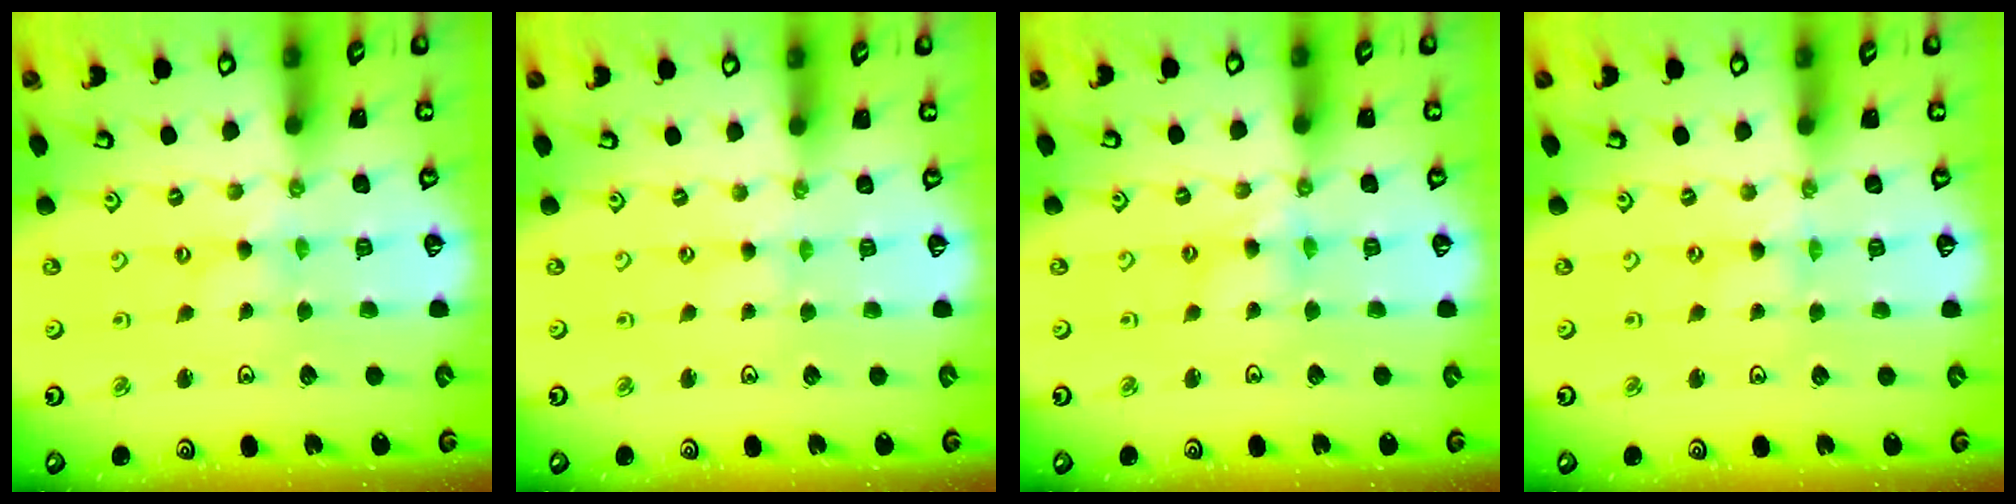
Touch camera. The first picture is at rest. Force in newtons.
{"total": 0.5, "press": 0.5, "slide": 0.1}
{"total": 4.5, "press": 4.4, "slide": 0.5}
{"total": 0.0}